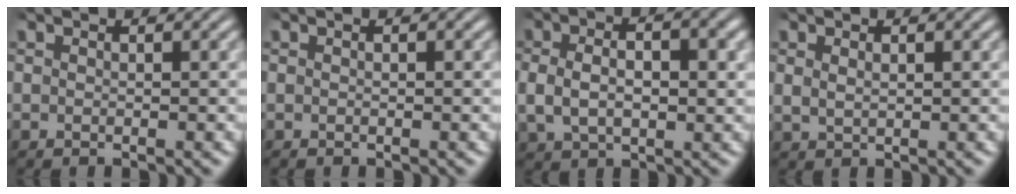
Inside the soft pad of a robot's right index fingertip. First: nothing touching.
{"total": 0.0}
{"total": 4.4, "force": [0.0, 2.8, 3.4], "torque": [-0.067, -0.003, 0.009]}
{"total": 1.0, "force": [0.6, 0.4, 0.6], "torque": [-0.016, -0.007, 0.023]}